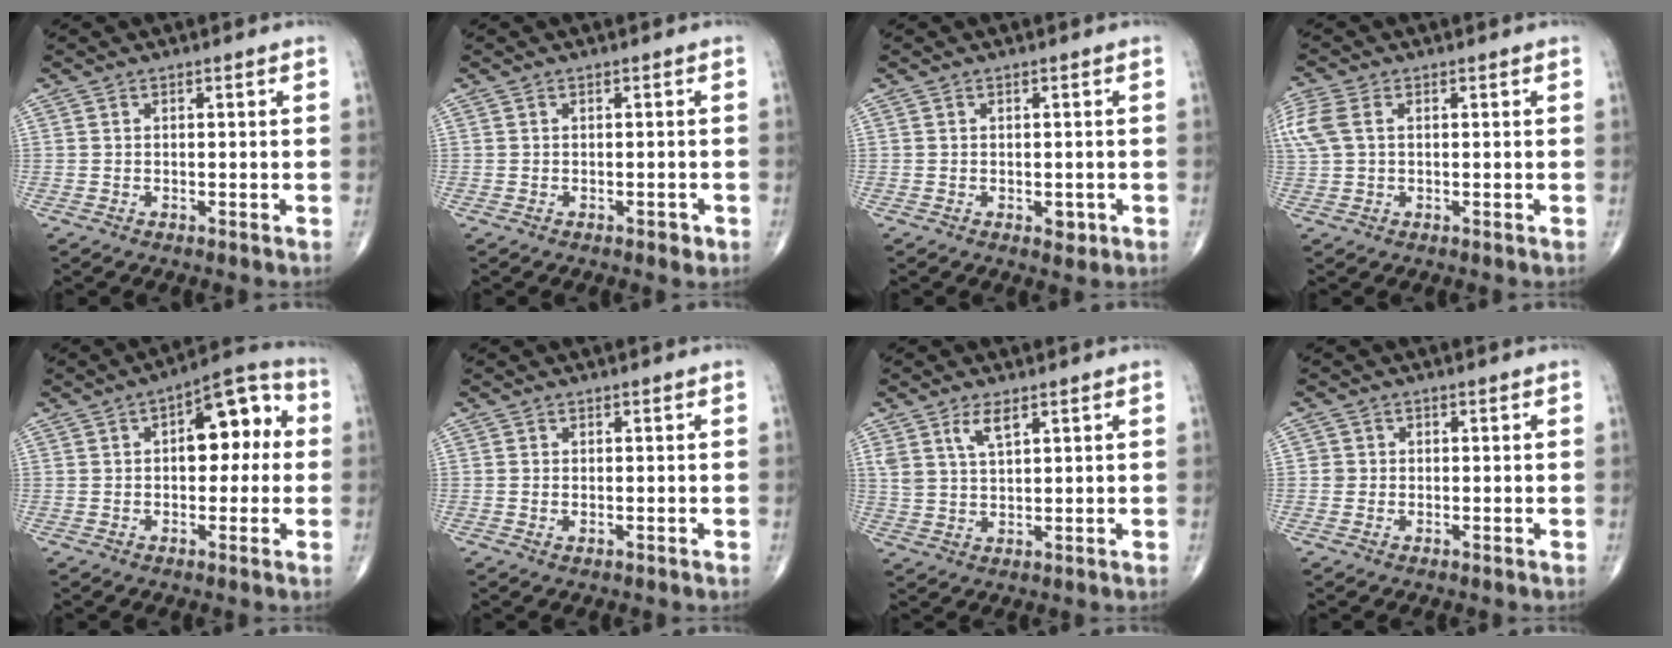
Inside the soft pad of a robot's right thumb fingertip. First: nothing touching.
{"total": 2.1, "force": [-0.9, 1.1, 1.6], "torque": [-0.007, 0.001, -0.009]}
{"total": 1.7, "force": [-0.5, 1.1, 1.2], "torque": [-0.003, 0.001, -0.004]}
{"total": 6.6, "force": [1.3, 4.2, 4.9], "torque": [-0.149, 0.021, 0.030]}
{"total": 11.8, "force": [1.7, 6.0, 9.9], "torque": [-0.100, 0.030, 0.014]}
{"total": 0.7, "force": [-0.1, 0.5, 0.5], "torque": [-0.009, 0.001, 0.002]}
{"total": 4.6, "force": [2.7, 1.6, 3.3], "torque": [-0.063, -0.013, 0.058]}
{"total": 1.4, "force": [0.0, 1.4, 0.0], "torque": [0.012, 0.005, -0.003]}